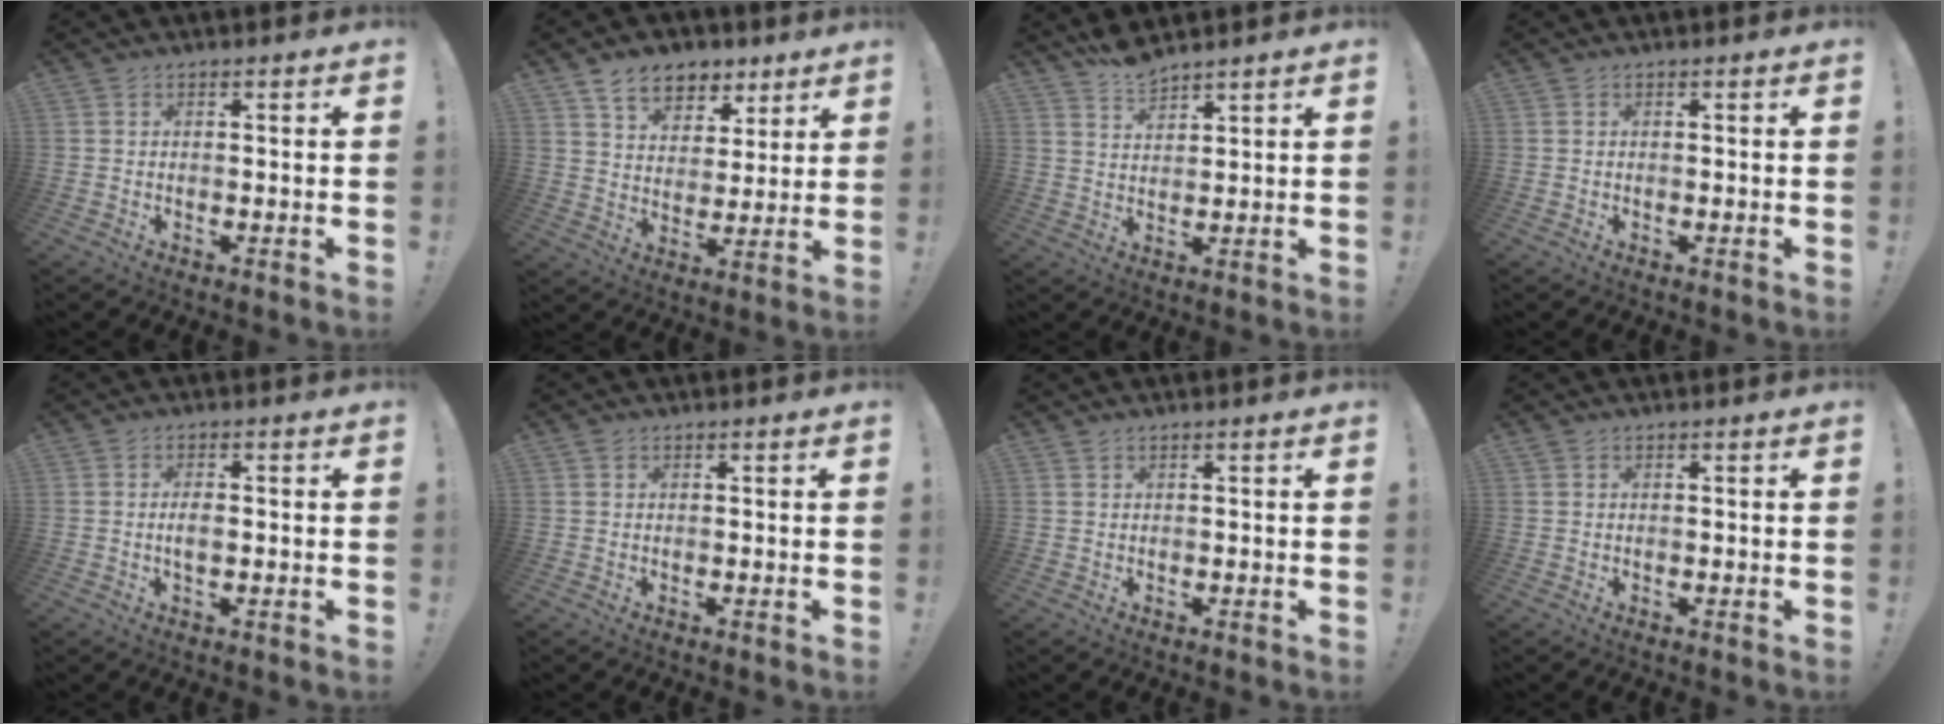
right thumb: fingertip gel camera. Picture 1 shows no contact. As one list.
[{"total": 10.9, "force": [7.1, 7.2, 4.0], "torque": [-0.059, -0.042, 0.137]}, {"total": 5.3, "force": [4.9, 1.0, 1.5], "torque": [-0.027, -0.031, 0.089]}, {"total": 0.0}, {"total": 2.8, "force": [-0.5, 1.2, 2.5], "torque": [-0.042, -0.002, -0.016]}, {"total": 0.6, "force": [0.5, 0.3, 0.2], "torque": [0.000, -0.001, 0.009]}, {"total": 0.7, "force": [0.6, 0.3, 0.2], "torque": [-0.001, -0.003, 0.011]}, {"total": 0.0}]